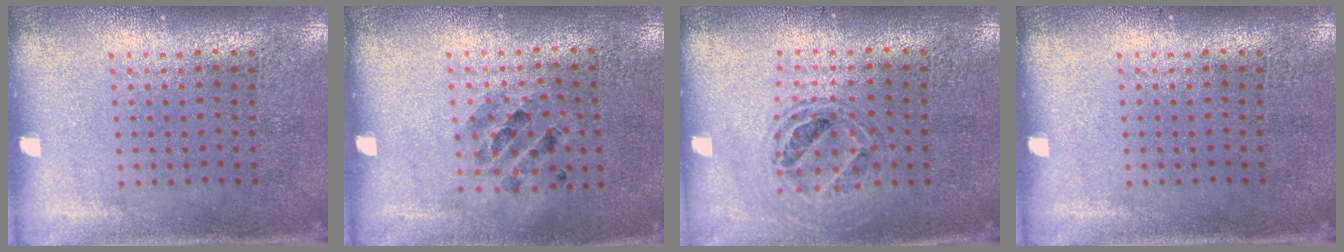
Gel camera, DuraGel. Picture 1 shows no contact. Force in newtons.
{"total": 0.9, "press": 0.9, "slide": 0.1}
{"total": 0.8, "press": 0.8, "slide": 0.3}
{"total": 0.0}